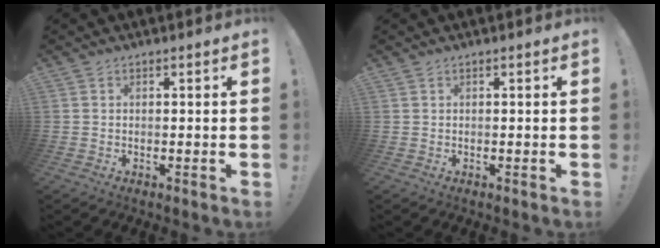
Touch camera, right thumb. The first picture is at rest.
{"total": 0.0}